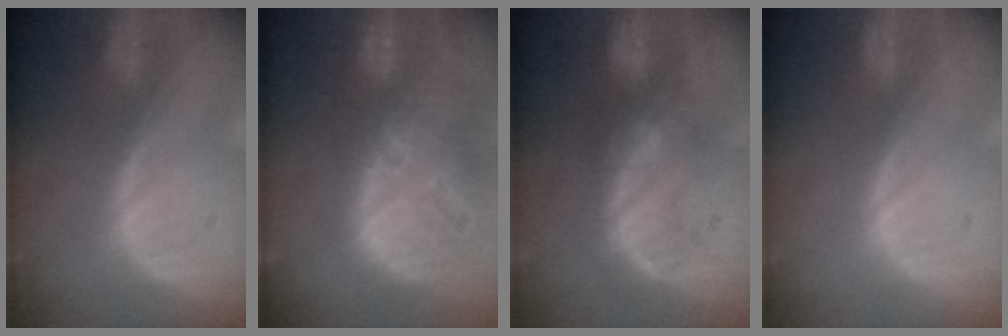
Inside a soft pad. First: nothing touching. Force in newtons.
{"total": 13.3, "press": 11.5, "slide": 6.7}
{"total": 7.6, "press": 7.3, "slide": 2.1}
{"total": 0.0}